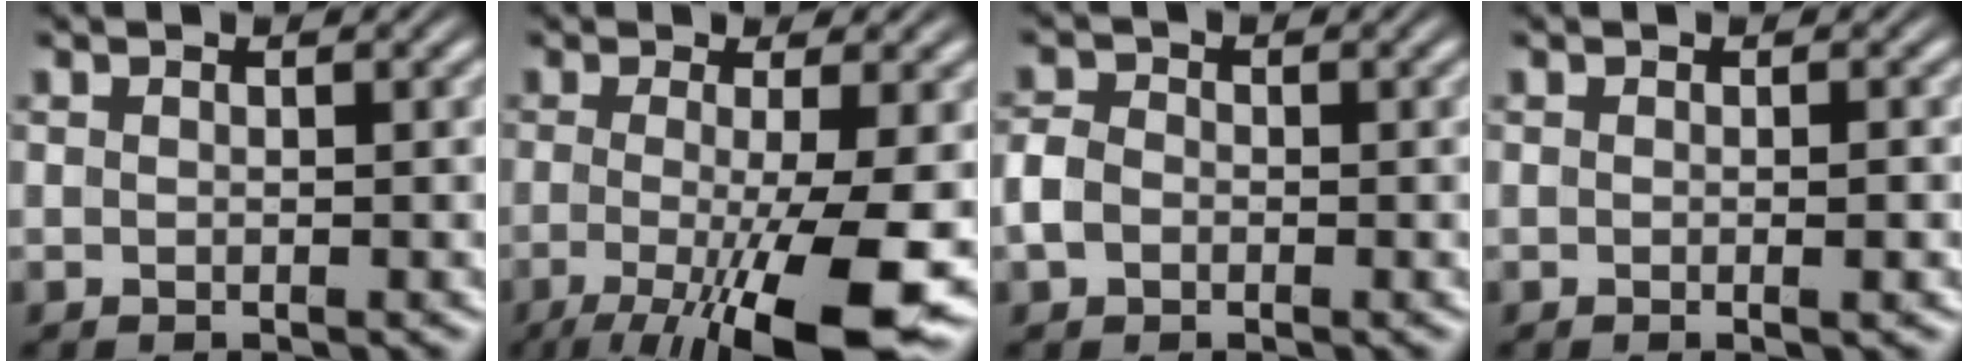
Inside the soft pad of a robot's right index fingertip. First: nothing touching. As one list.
[{"total": 9.5, "force": [-4.0, 2.4, 8.3], "torque": [-0.144, -0.044, -0.037]}, {"total": 2.1, "force": [-0.7, 1.7, 1.0], "torque": [-0.033, -0.005, -0.010]}, {"total": 0.6, "force": [-0.2, 0.0, 0.6], "torque": [-0.008, 0.003, -0.006]}]